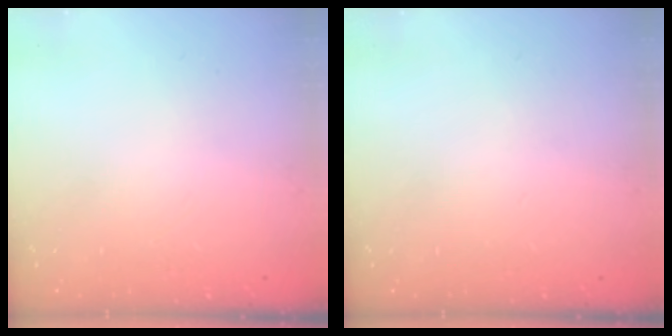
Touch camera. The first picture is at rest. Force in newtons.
{"total": 0.0}